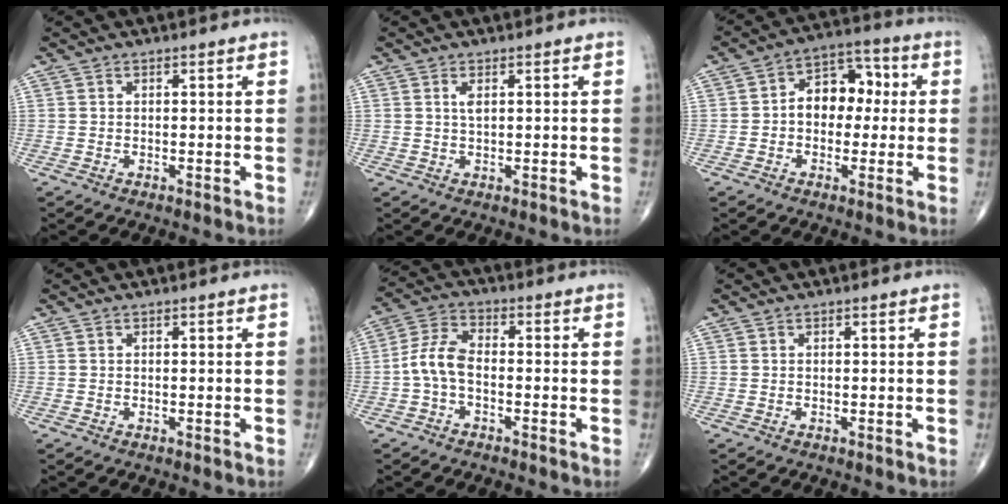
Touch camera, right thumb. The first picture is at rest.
{"total": 1.6, "force": [0.5, 0.5, 1.4], "torque": [-0.026, 0.000, 0.011]}
{"total": 10.2, "force": [0.4, 7.2, 7.1], "torque": [-0.071, 0.035, -0.004]}
{"total": 0.0}
{"total": 6.6, "force": [-1.5, 3.5, 5.3], "torque": [-0.113, 0.024, -0.040]}
{"total": 0.0}